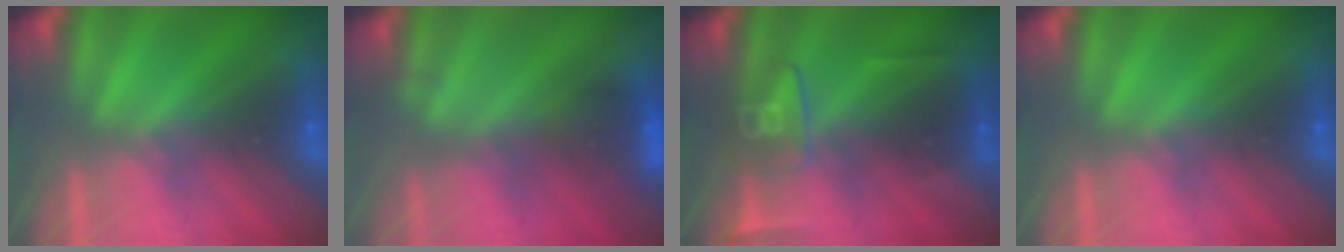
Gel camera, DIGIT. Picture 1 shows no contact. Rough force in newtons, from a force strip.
{"total": 3.5}
{"total": 2.5}
{"total": 0.0}